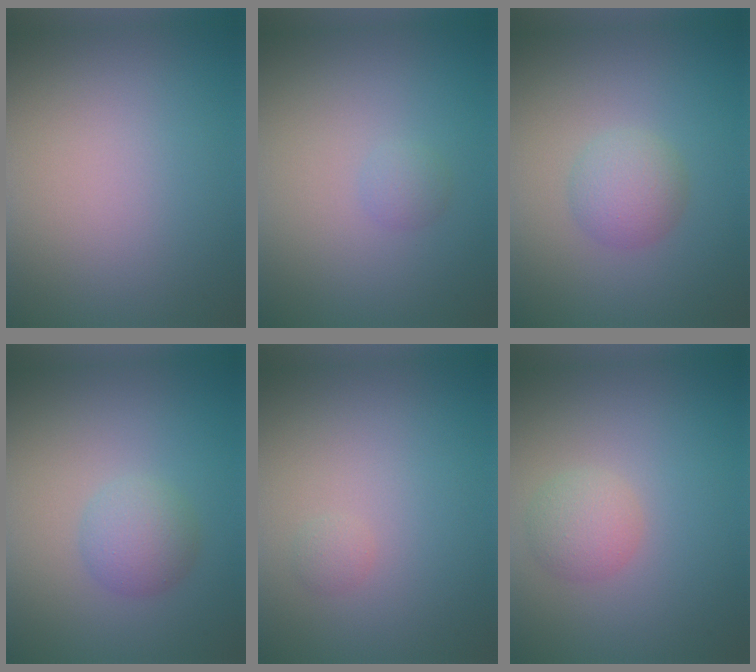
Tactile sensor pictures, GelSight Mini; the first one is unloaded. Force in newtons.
{"total": 1.0, "press": 1.0, "slide": 0.0}
{"total": 2.7, "press": 2.7, "slide": 0.0}
{"total": 2.7, "press": 2.7, "slide": 0.1}
{"total": 0.7, "press": 0.7, "slide": 0.0}
{"total": 2.3, "press": 2.3, "slide": 0.1}